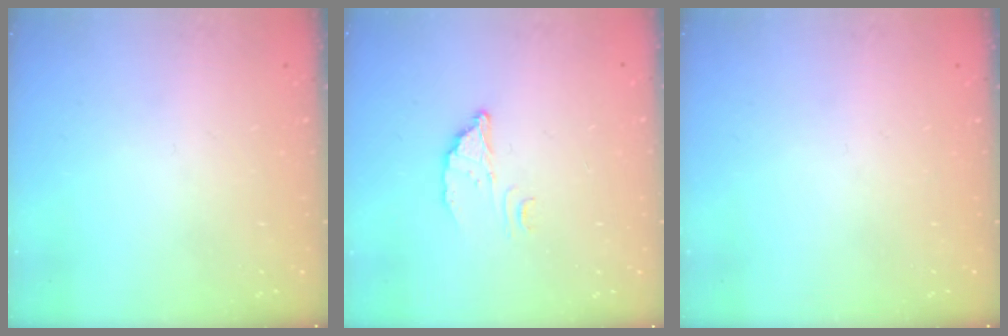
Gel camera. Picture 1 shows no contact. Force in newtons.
{"total": 2.8, "press": 2.8, "slide": 0.2}
{"total": 0.0}